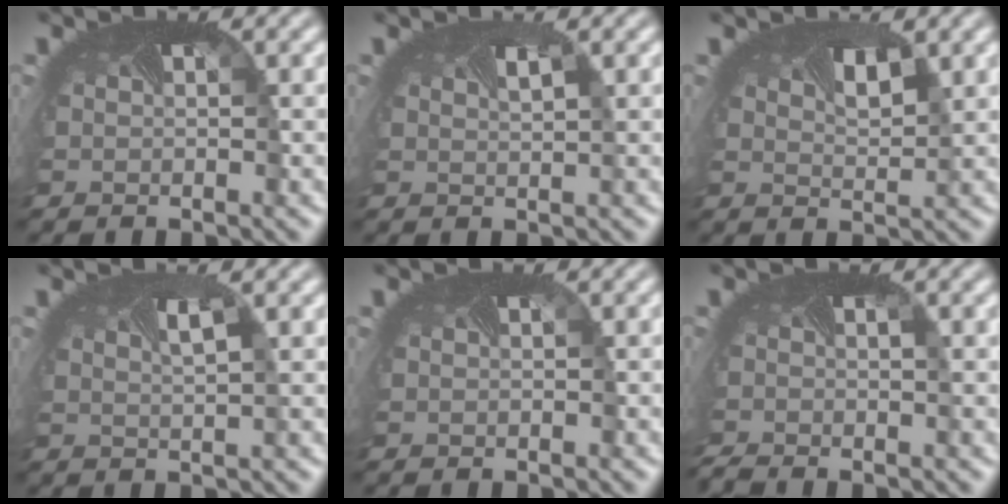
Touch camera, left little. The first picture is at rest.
{"total": 0.8, "force": [0.5, 0.0, 0.6], "torque": [-0.002, 0.002, 0.009]}
{"total": 2.1, "force": [1.2, 0.6, 1.6], "torque": [-0.027, 0.002, 0.018]}
{"total": 1.2, "force": [0.6, 0.0, 1.0], "torque": [-0.009, 0.004, 0.008]}
{"total": 0.6, "force": [0.4, 0.2, 0.5], "torque": [-0.007, 0.004, 0.002]}
{"total": 2.1, "force": [-1.6, 0.3, 1.3], "torque": [-0.023, -0.014, -0.030]}